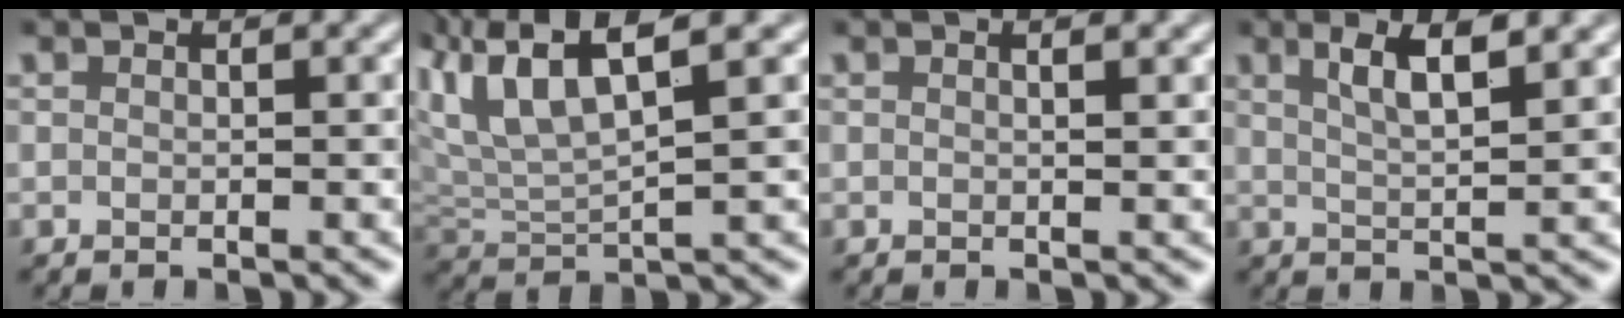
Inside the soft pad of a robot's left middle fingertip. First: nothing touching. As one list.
[{"total": 6.5, "force": [3.2, 1.9, 5.3], "torque": [-0.115, 0.013, 0.058]}, {"total": 1.0, "force": [0.5, 0.3, 0.9], "torque": [-0.013, 0.000, 0.004]}, {"total": 4.2, "force": [2.0, 1.0, 3.5], "torque": [-0.055, 0.000, 0.035]}]